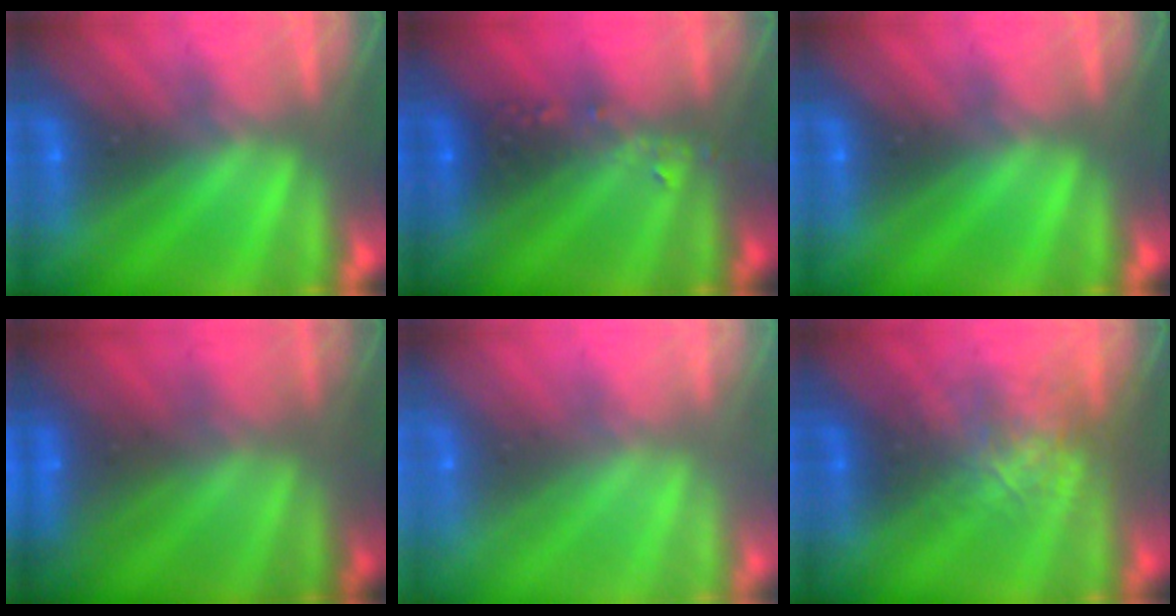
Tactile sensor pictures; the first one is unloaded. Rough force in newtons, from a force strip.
{"total": 2.4}
{"total": 0.0}
{"total": 2.8}
{"total": 7.8}
{"total": 2.6}